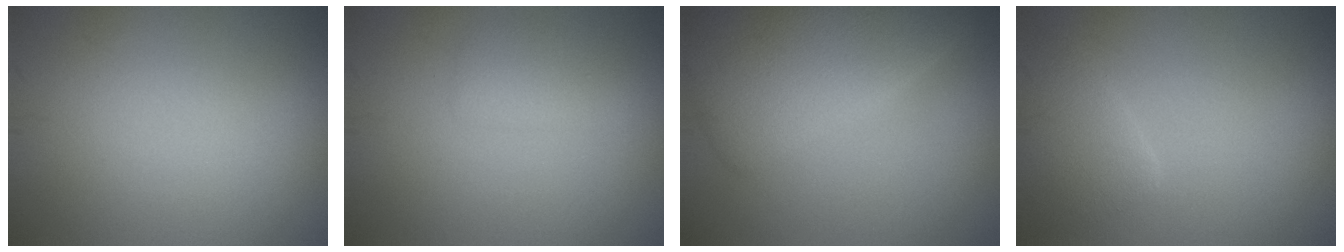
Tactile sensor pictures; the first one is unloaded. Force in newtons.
{"total": 1.7, "press": 1.7, "slide": 0.2}
{"total": 7.1, "press": 7.1, "slide": 0.3}
{"total": 2.5, "press": 2.5, "slide": 0.2}